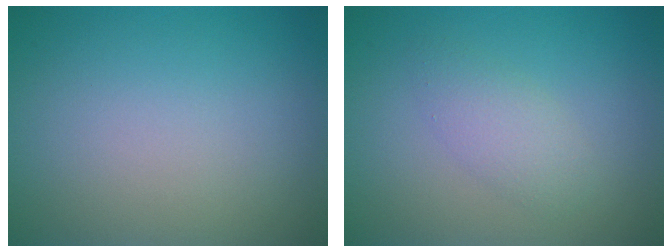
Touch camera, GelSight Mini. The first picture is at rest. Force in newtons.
{"total": 2.1, "press": 2.1, "slide": 0.0}